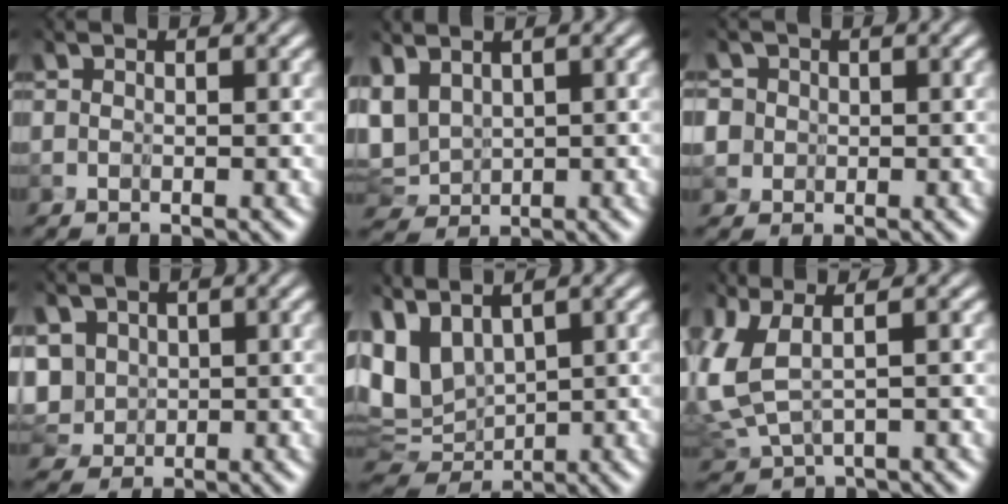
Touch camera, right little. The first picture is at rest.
{"total": 5.3, "force": [1.1, 3.4, 3.9], "torque": [-0.105, -0.009, 0.034]}
{"total": 4.2, "force": [0.2, 4.0, 1.0], "torque": [-0.025, 0.022, -0.030]}
{"total": 5.5, "force": [0.2, 4.6, 3.1], "torque": [-0.074, 0.005, -0.006]}
{"total": 6.3, "force": [1.9, 3.7, 4.7], "torque": [-0.114, -0.009, 0.050]}
{"total": 3.8, "force": [0.4, 1.1, 3.6], "torque": [-0.123, -0.003, 0.014]}